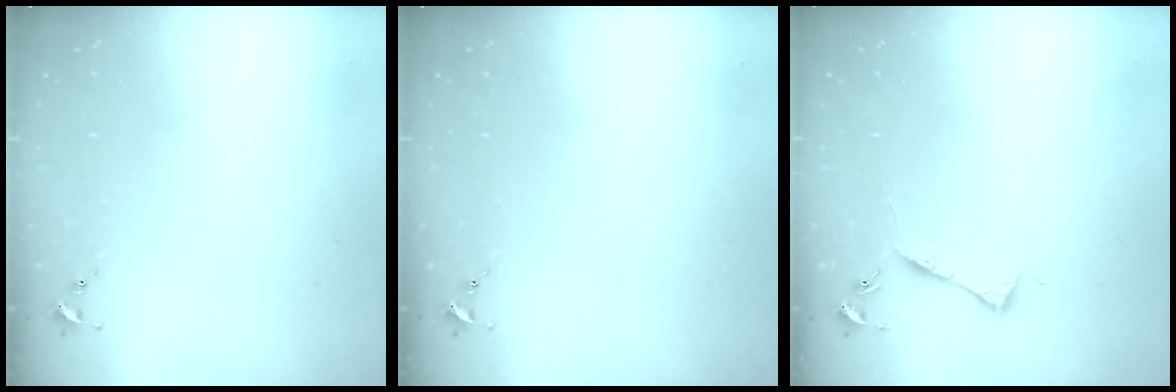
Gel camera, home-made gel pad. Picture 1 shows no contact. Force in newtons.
{"total": 0.0}
{"total": 4.2, "press": 4.1, "slide": 0.5}